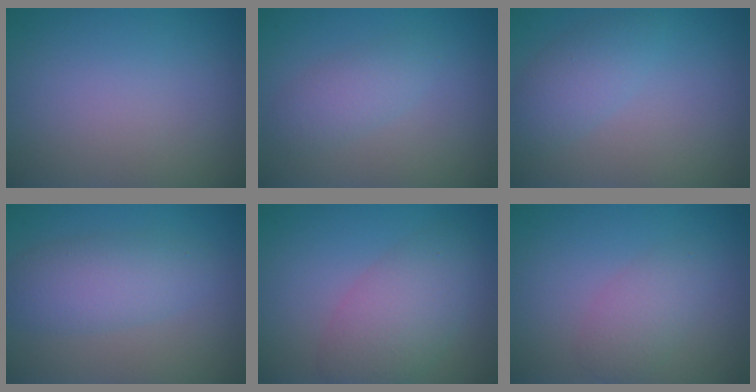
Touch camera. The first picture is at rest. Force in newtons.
{"total": 2.2, "press": 2.2, "slide": 0.0}
{"total": 2.5, "press": 2.5, "slide": 0.1}
{"total": 3.9, "press": 3.9, "slide": 0.3}
{"total": 5.2, "press": 5.2, "slide": 0.3}
{"total": 2.6, "press": 2.6, "slide": 0.1}